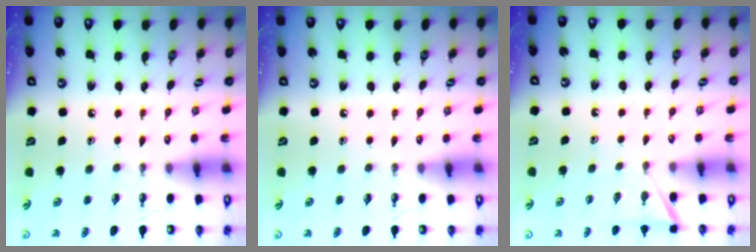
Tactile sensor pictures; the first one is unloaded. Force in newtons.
{"total": 0.0}
{"total": 2.4, "press": 2.4, "slide": 0.2}